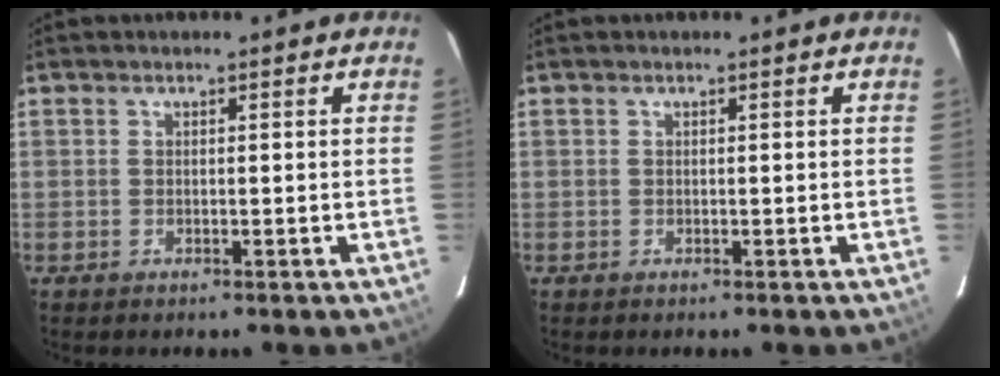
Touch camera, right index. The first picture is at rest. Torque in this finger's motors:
{"motor_torque": [0.00, 0.00, 0.03, 0.00]}